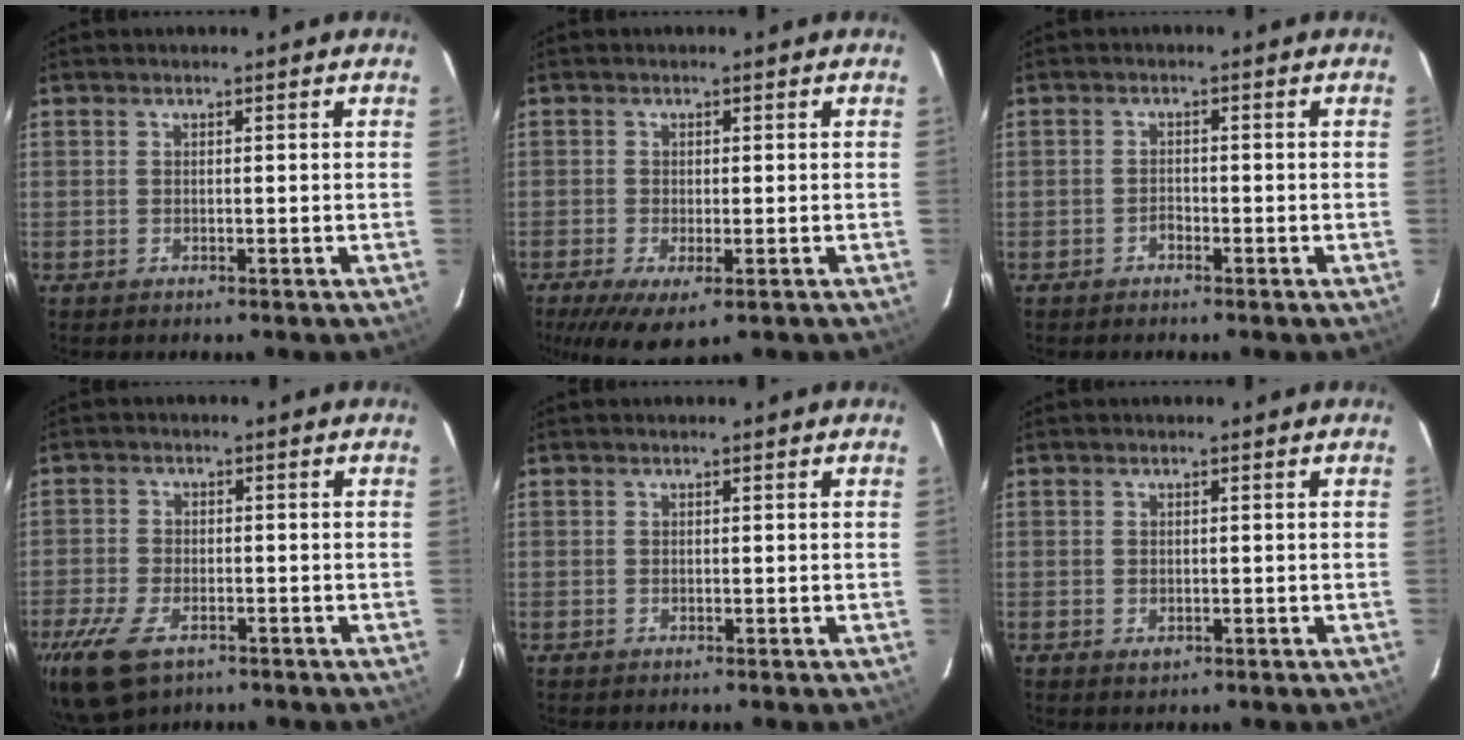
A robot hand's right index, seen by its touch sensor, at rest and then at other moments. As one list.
[{"total": 6.7, "force": [-3.5, 2.4, 5.3], "torque": [-0.111, -0.030, -0.053]}, {"total": 1.2, "force": [-1.0, 0.6, 0.2], "torque": [-0.004, 0.002, -0.019]}, {"total": 10.3, "force": [-6.1, 5.4, 6.3], "torque": [-0.157, -0.027, -0.109]}, {"total": 0.0}, {"total": 1.2, "force": [-0.4, 1.0, 0.6], "torque": [-0.007, -0.003, -0.003]}]